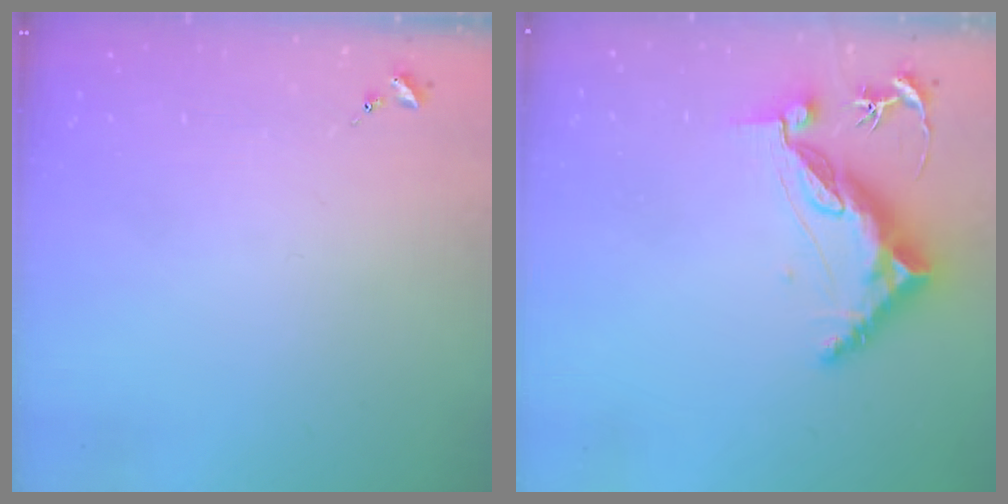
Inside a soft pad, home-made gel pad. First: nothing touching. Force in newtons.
{"total": 10.7, "press": 10.6, "slide": 1.2}